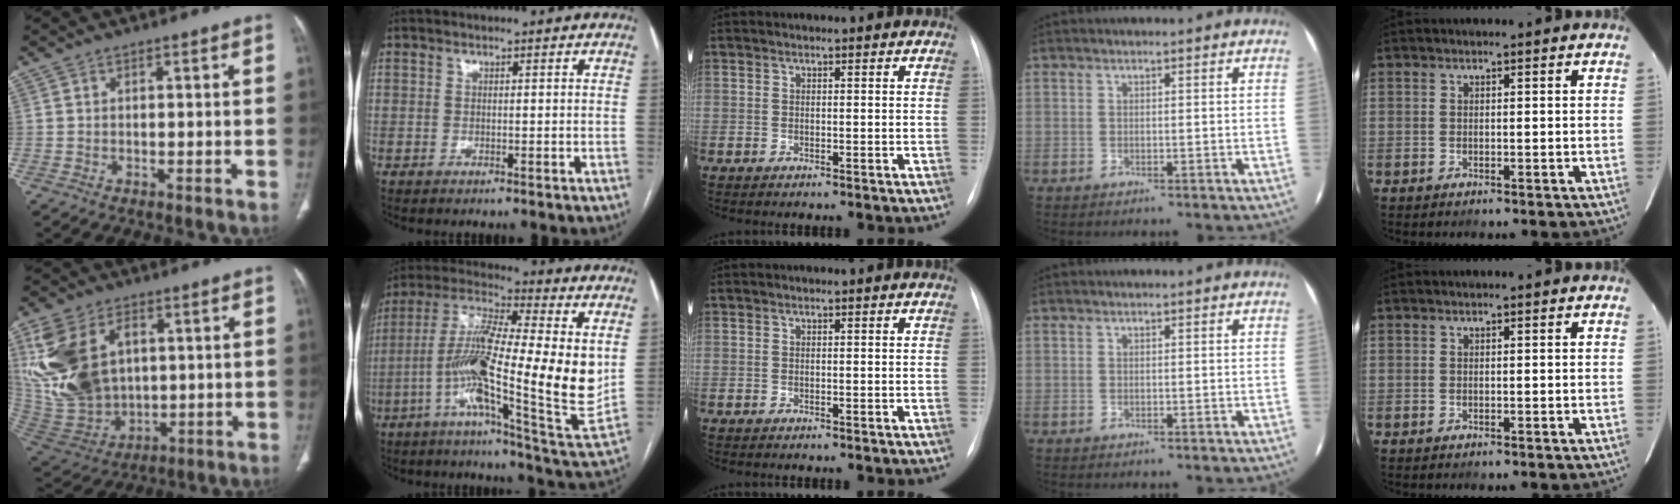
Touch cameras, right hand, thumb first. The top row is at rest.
{"thumb": {"total": 21.4, "force": [4.8, 14.5, 15.0], "torque": [-0.313, -0.018, 0.114]}, "index": {"total": 20.7, "force": [-0.3, 2.5, 20.5], "torque": [-0.359, 0.002, -0.018]}}